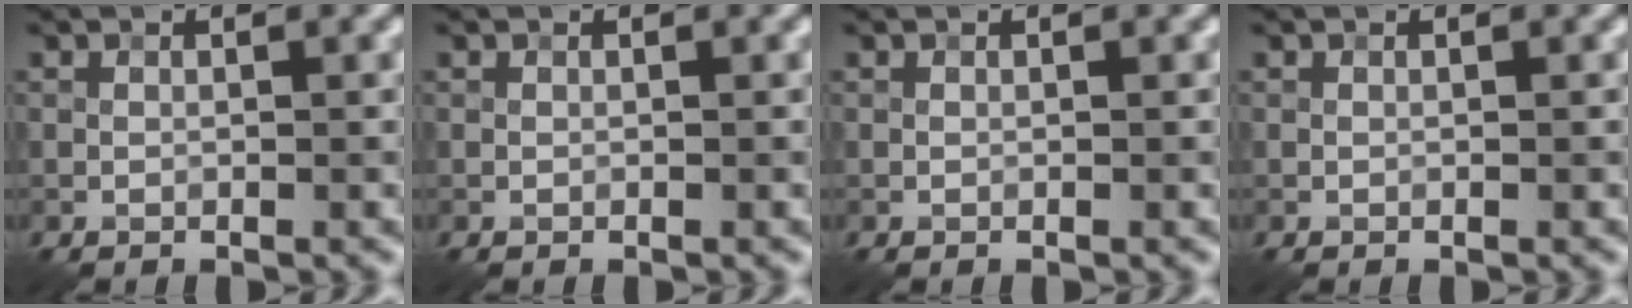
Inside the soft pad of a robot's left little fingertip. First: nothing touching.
{"total": 0.0}
{"total": 0.0}
{"total": 0.0}